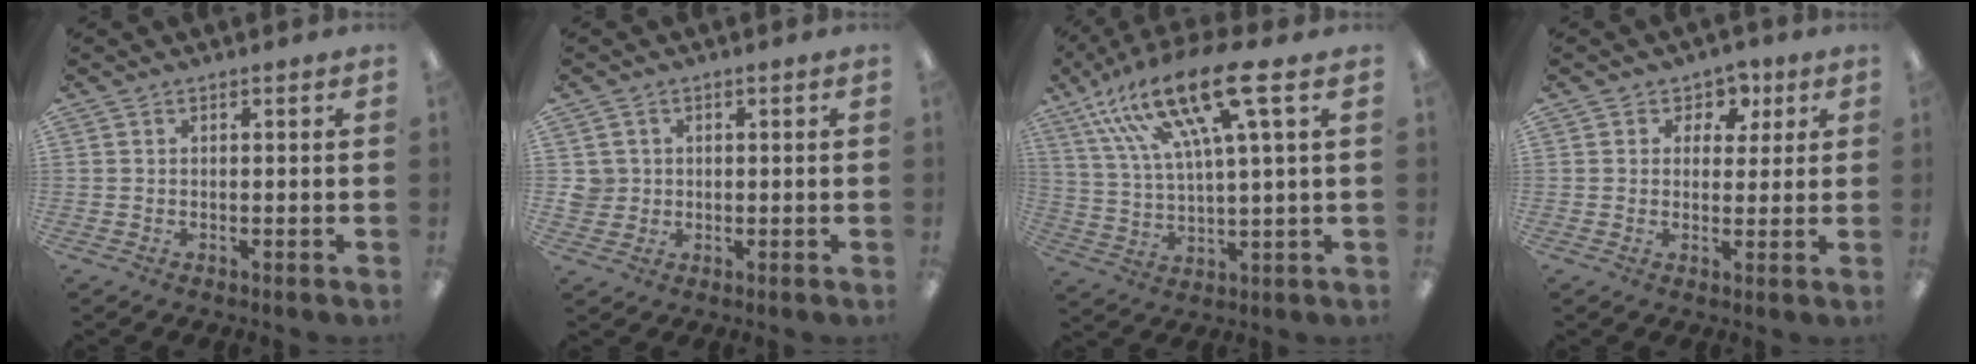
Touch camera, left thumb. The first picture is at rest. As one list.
[{"total": 3.3, "force": [0.4, 3.2, 0.1], "torque": [-0.001, 0.002, 0.006]}, {"total": 19.7, "force": [11.6, 4.9, 15.1], "torque": [-0.310, -0.046, 0.188]}, {"total": 4.4, "force": [1.9, 3.9, 1.1], "torque": [-0.012, 0.000, 0.030]}]